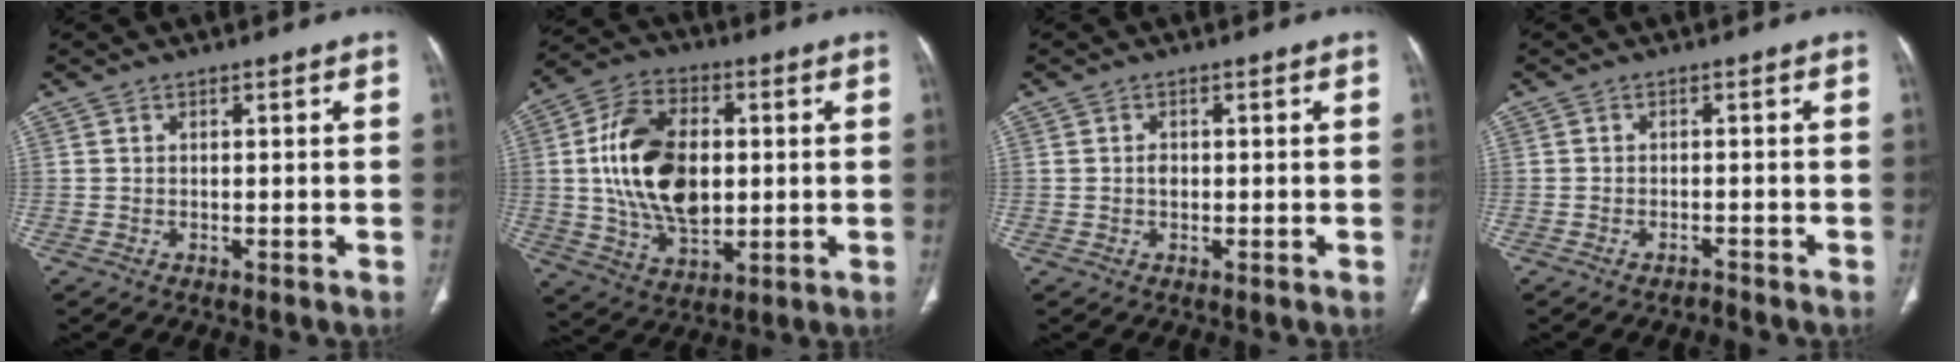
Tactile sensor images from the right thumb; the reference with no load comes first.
{"total": 18.6, "force": [1.4, 11.7, 14.3], "torque": [-0.239, 0.002, 0.031]}
{"total": 1.4, "force": [0.0, 1.0, 0.9], "torque": [-0.013, 0.002, 0.000]}
{"total": 1.1, "force": [-1.1, 0.2, 0.2], "torque": [-0.007, 0.006, -0.019]}